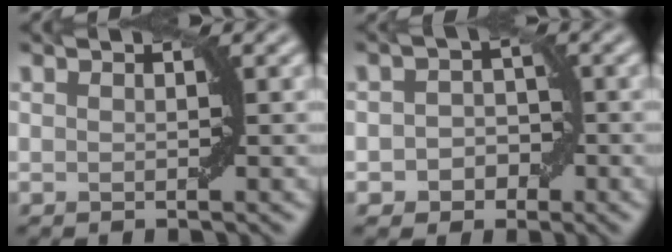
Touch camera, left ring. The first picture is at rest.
{"total": 2.7, "force": [-0.9, 2.2, 1.1], "torque": [0.005, 0.002, -0.022]}